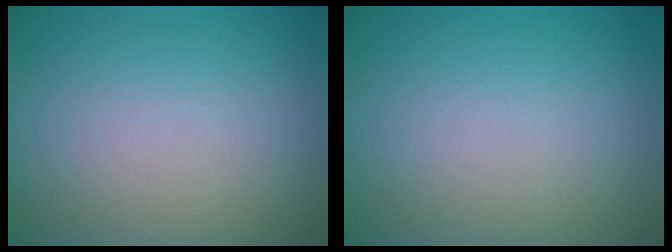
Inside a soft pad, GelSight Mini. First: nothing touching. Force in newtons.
{"total": 0.0}